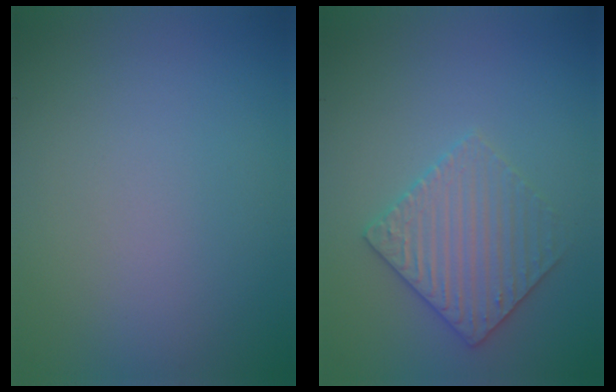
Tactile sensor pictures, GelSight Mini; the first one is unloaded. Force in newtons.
{"total": 3.2, "press": 3.0, "slide": 1.1}